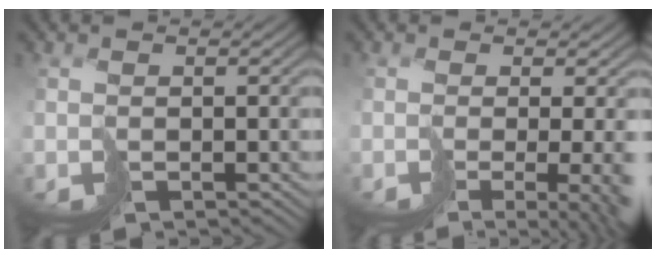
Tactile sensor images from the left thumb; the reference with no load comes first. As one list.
[{"total": 9.1, "force": [-2.5, 3.1, 8.2], "torque": [-0.108, -0.014, -0.022]}]